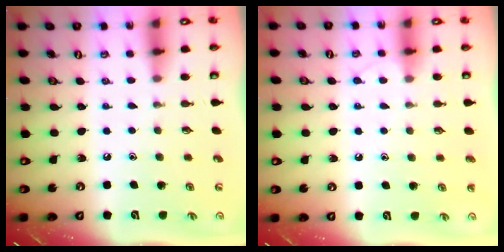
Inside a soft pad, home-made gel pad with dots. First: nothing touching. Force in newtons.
{"total": 5.5, "press": 5.5, "slide": 0.6}